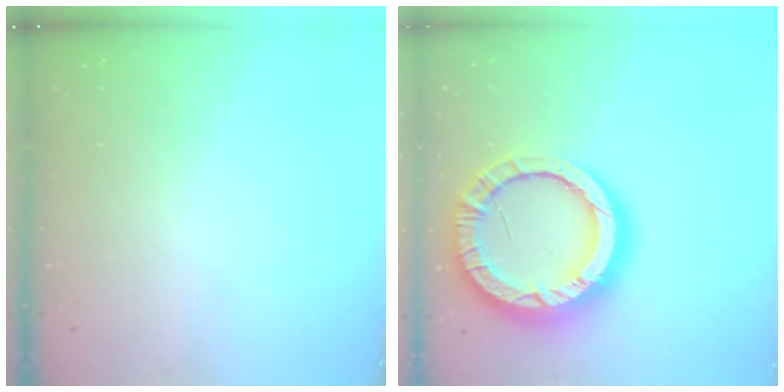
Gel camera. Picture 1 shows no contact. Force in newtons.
{"total": 21.0, "press": 20.9, "slide": 2.2}